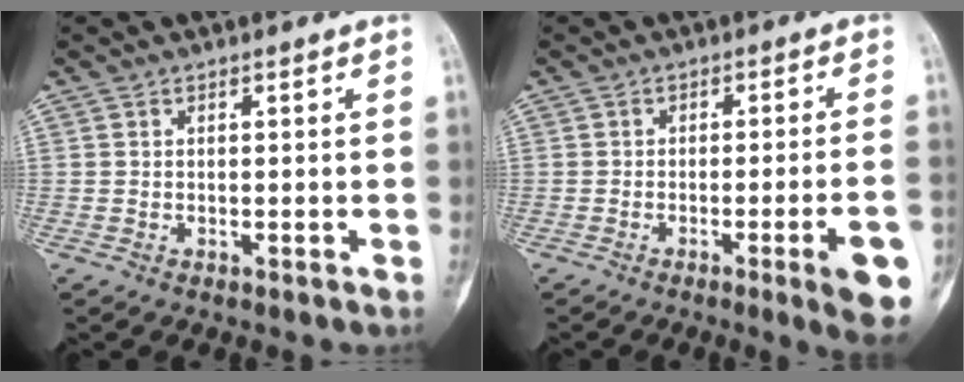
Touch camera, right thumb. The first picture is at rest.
{"total": 9.1, "force": [-3.7, 0.8, 8.3], "torque": [-0.106, 0.006, -0.045]}